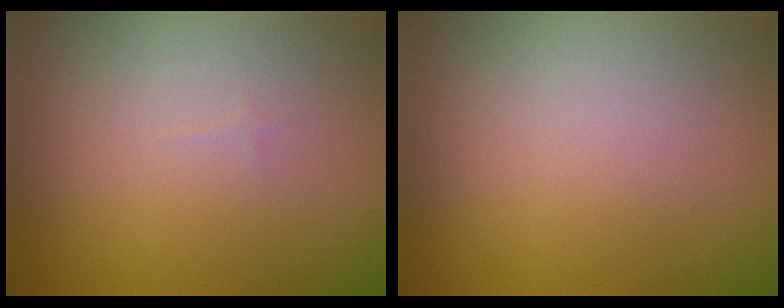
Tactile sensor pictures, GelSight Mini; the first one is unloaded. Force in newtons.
{"total": 0.0}